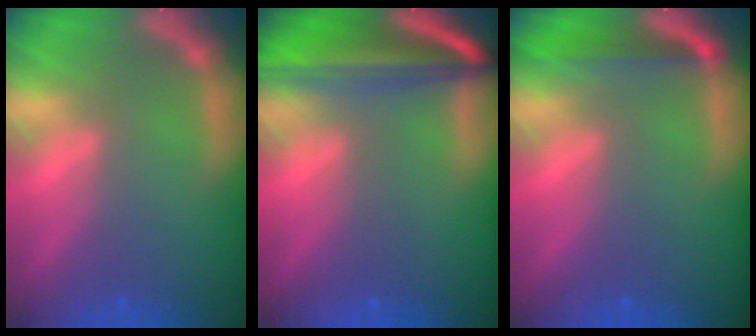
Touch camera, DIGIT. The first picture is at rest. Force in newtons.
{"total": 10.1}
{"total": 3.0}